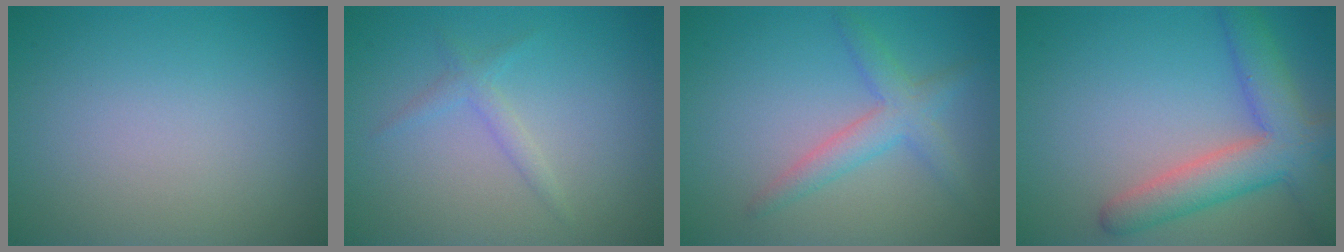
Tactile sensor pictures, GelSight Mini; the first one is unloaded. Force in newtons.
{"total": 1.4, "press": 1.4, "slide": 0.1}
{"total": 3.0, "press": 3.0, "slide": 0.2}
{"total": 6.3, "press": 6.3, "slide": 0.4}